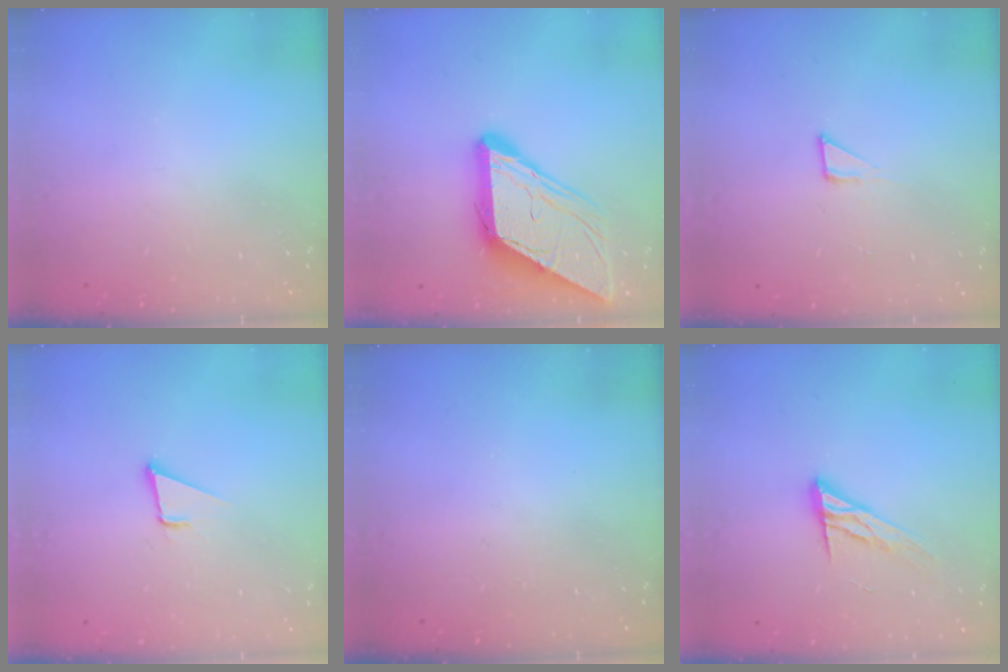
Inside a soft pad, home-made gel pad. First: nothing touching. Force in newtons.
{"total": 12.0, "press": 12.0, "slide": 1.2}
{"total": 4.1, "press": 4.1, "slide": 0.3}
{"total": 3.4, "press": 2.6, "slide": 2.2}
{"total": 0.0}
{"total": 11.1, "press": 11.1, "slide": 0.9}